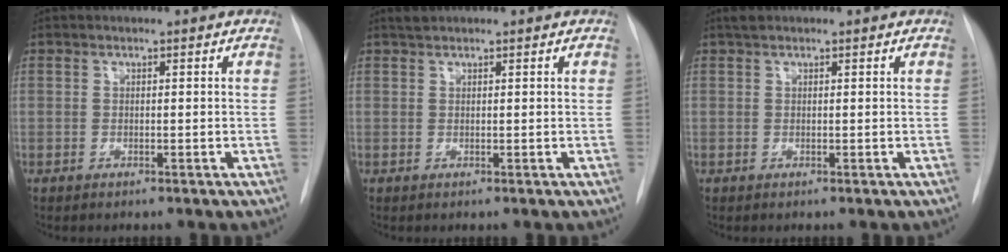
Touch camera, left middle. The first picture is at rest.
{"total": 0.9, "force": [0.8, 0.2, 0.2], "torque": [-0.009, 0.008, 0.018]}
{"total": 1.3, "force": [1.0, 0.5, 0.6], "torque": [-0.013, 0.014, 0.018]}